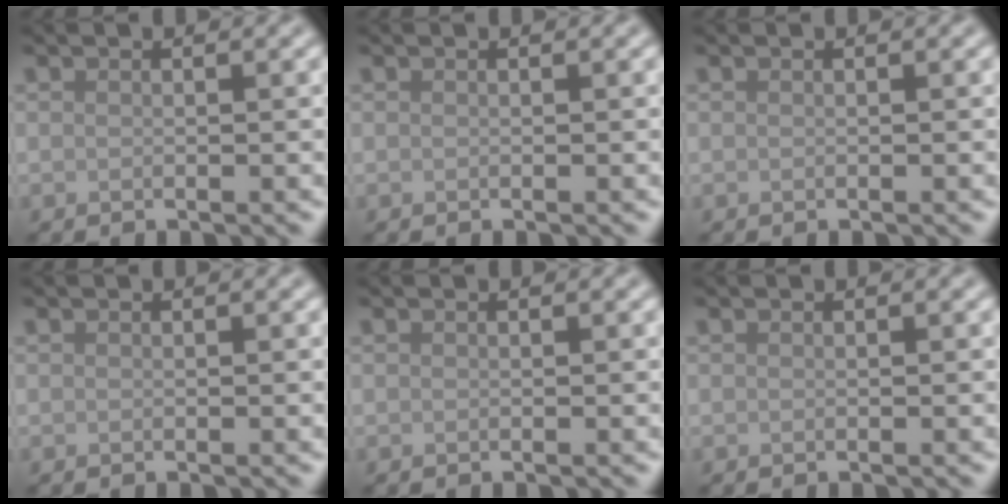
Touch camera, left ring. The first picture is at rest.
{"total": 0.0}
{"total": 0.0}
{"total": 0.0}
{"total": 0.0}
{"total": 0.0}